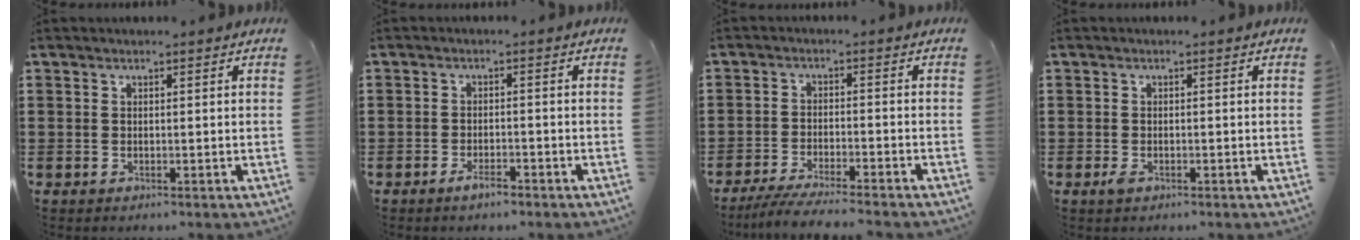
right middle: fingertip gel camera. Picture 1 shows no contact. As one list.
[{"total": 2.4, "force": [-1.7, 0.6, 1.6], "torque": [-0.035, -0.001, -0.034]}, {"total": 4.5, "force": [-4.2, -0.2, 1.5], "torque": [-0.030, -0.009, -0.083]}, {"total": 1.0, "force": [-0.5, 0.5, 0.7], "torque": [-0.023, -0.006, -0.011]}]